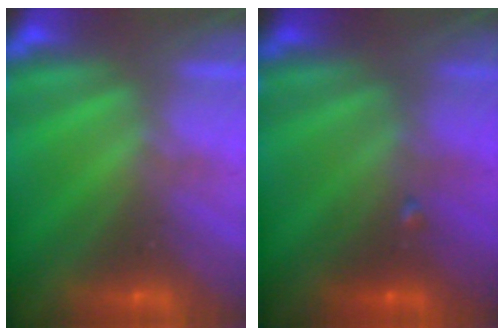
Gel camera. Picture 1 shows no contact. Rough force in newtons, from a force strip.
{"total": 1.9}